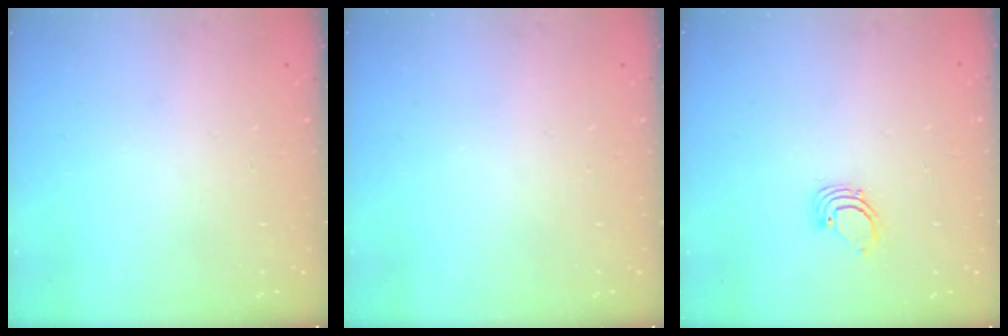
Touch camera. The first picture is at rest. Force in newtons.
{"total": 0.0}
{"total": 2.2, "press": 2.2, "slide": 0.2}